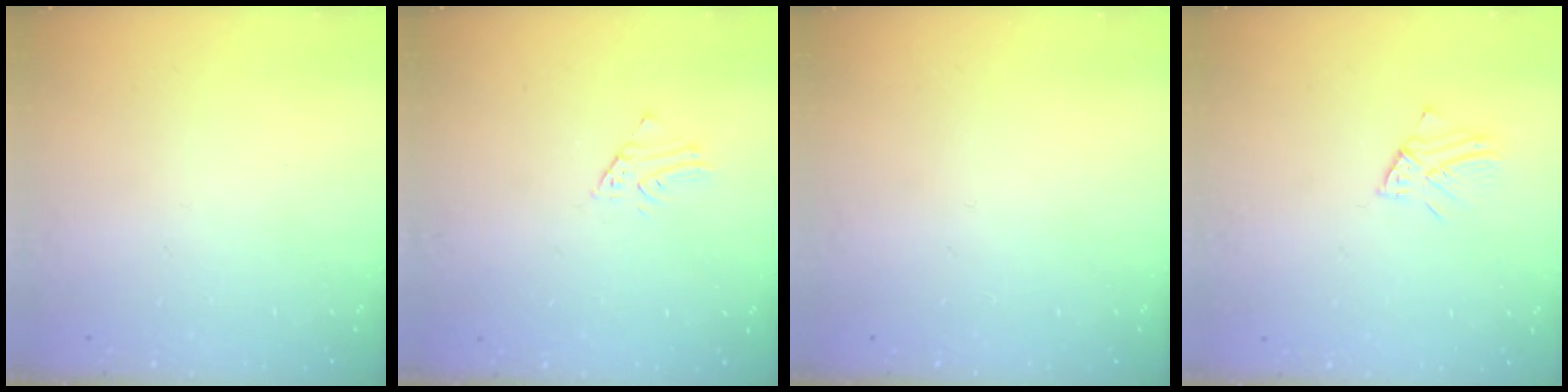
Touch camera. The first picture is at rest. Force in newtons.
{"total": 1.7, "press": 1.7, "slide": 0.2}
{"total": 0.0}
{"total": 3.0, "press": 3.0, "slide": 0.2}